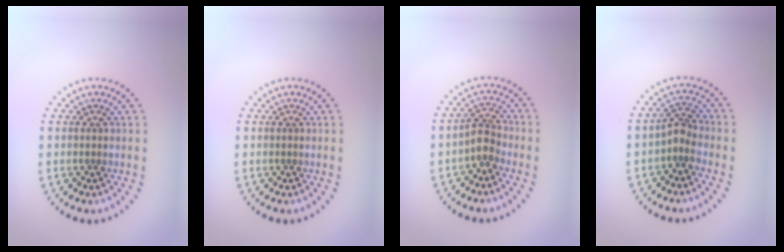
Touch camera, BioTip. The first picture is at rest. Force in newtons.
{"total": 0.0}
{"total": 2.1, "press": 1.6, "slide": 1.4}
{"total": 1.9, "press": 1.3, "slide": 1.3}